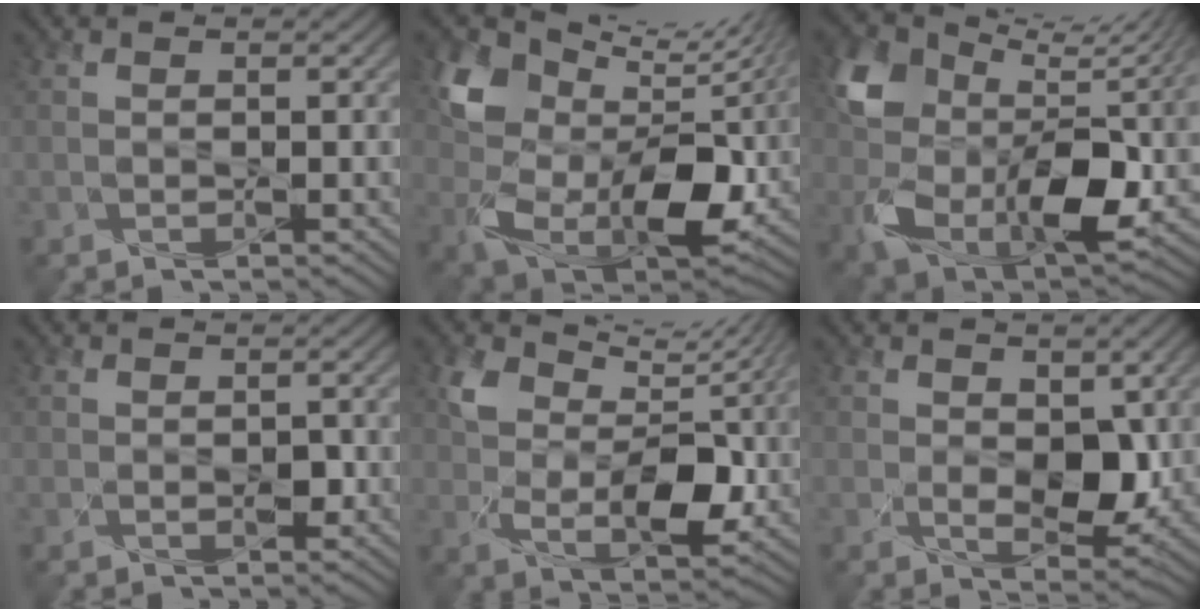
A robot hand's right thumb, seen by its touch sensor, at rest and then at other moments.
{"total": 14.5, "force": [5.6, 9.3, 9.7], "torque": [-0.211, -0.002, 0.110]}
{"total": 12.8, "force": [2.4, 8.8, 9.0], "torque": [-0.195, -0.029, 0.052]}
{"total": 1.2, "force": [0.0, 0.9, 0.9], "torque": [-0.018, -0.006, 0.004]}
{"total": 9.4, "force": [4.4, 4.7, 6.8], "torque": [-0.142, -0.012, 0.089]}
{"total": 6.0, "force": [0.7, 3.6, 4.7], "torque": [-0.089, -0.017, 0.019]}